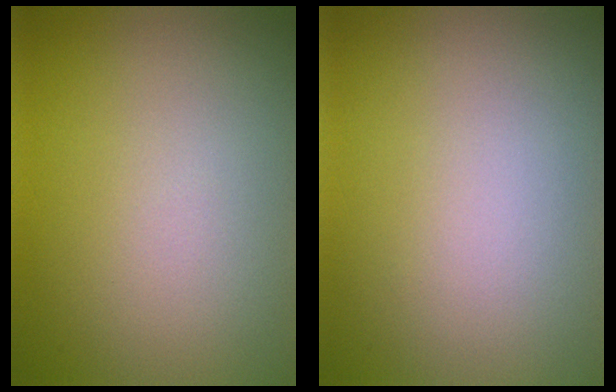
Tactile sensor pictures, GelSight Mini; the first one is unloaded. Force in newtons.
{"total": 0.0}